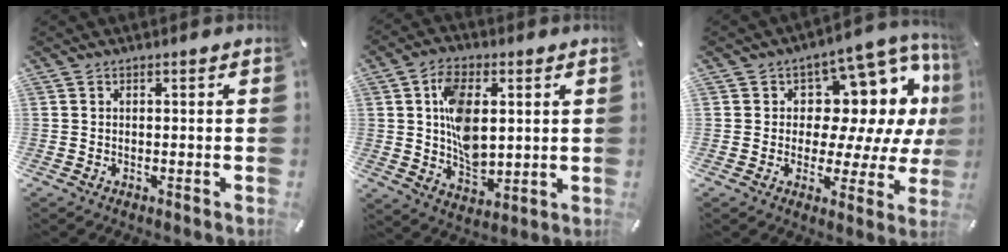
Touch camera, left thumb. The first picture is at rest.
{"total": 11.9, "force": [2.2, 7.9, 8.6], "torque": [-0.157, 0.003, 0.039]}
{"total": 12.9, "force": [5.1, 9.1, 7.6], "torque": [-0.094, -0.052, 0.093]}